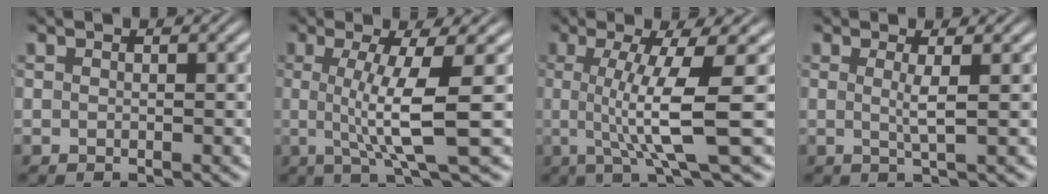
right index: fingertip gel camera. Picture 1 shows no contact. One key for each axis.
{"total": 5.4, "fx": 0.1, "fy": 0.1, "fz": 5.4, "tx": -0.097, "ty": -0.015, "tz": 0.009}
{"total": 6.1, "fx": -0.2, "fy": 0.1, "fz": 6.1, "tx": -0.105, "ty": -0.015, "tz": 0.004}
{"total": 1.6, "fx": 0.2, "fy": -0.4, "fz": 1.6, "tx": -0.033, "ty": -0.013, "tz": 0.009}